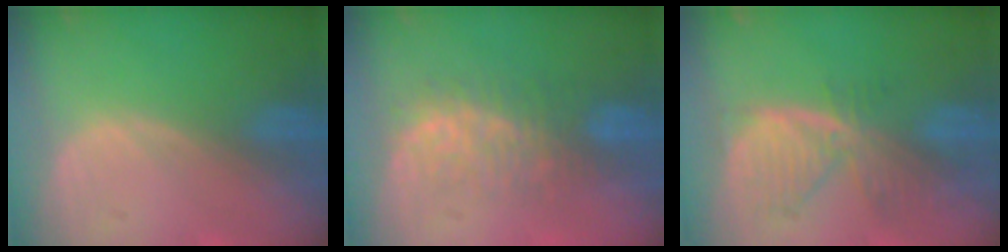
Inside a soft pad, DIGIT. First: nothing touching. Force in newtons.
{"total": 6.7, "press": 6.6, "slide": 1.2}
{"total": 7.6, "press": 6.8, "slide": 3.5}